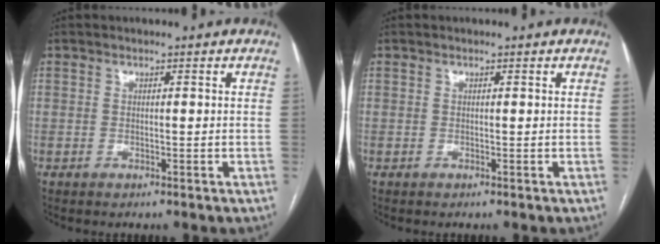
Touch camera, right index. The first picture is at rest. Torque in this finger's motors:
{"motor_torque": [-0.05, 0.03, -0.02, 0.00]}